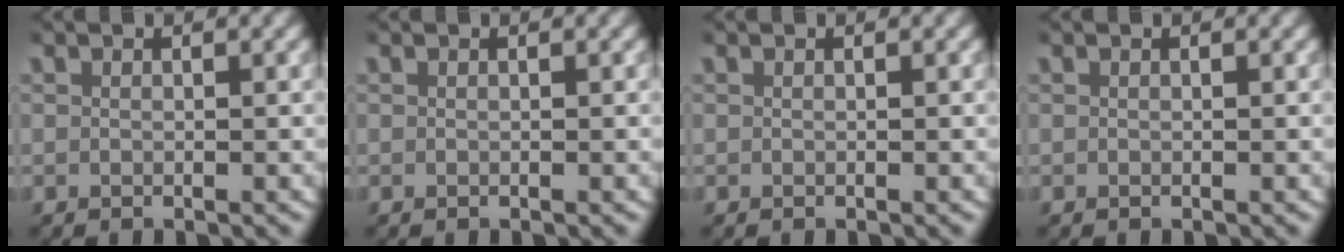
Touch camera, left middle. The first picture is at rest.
{"total": 0.0}
{"total": 0.0}
{"total": 0.0}